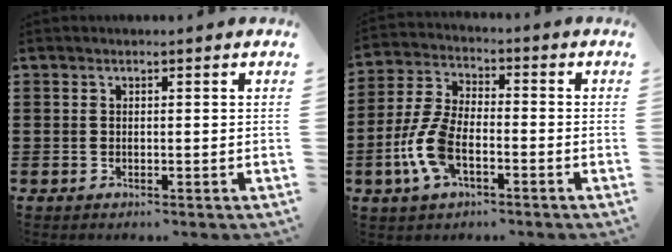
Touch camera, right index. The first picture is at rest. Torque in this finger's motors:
{"motor_torque": [2.14, 0.00, 0.67, 0.21]}